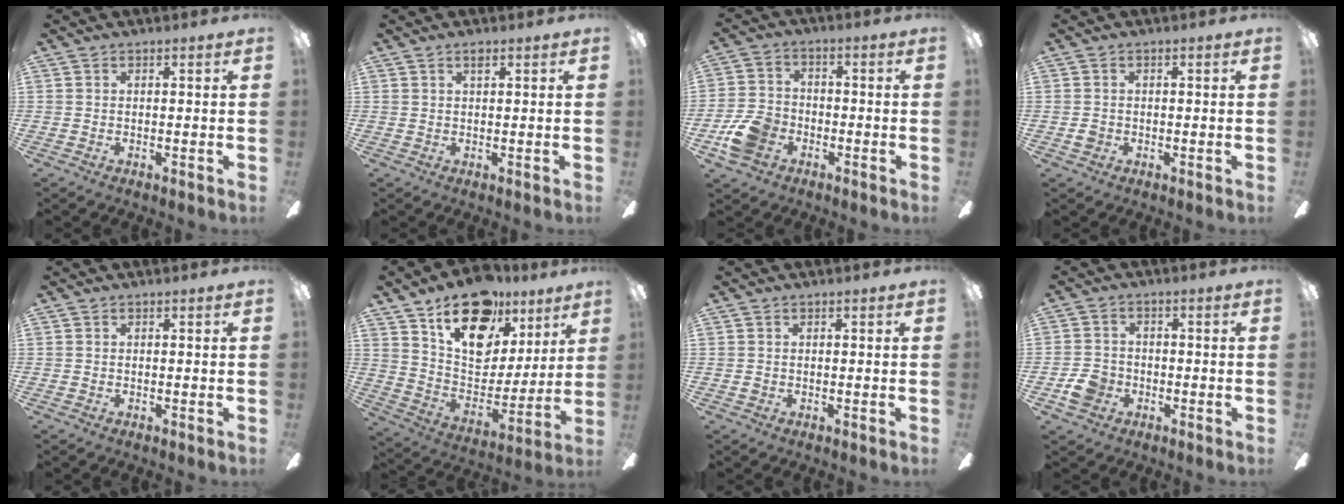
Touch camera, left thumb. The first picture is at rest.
{"total": 1.1, "force": [0.7, 0.4, 0.7], "torque": [-0.016, 0.002, 0.012]}
{"total": 9.8, "force": [-4.1, 7.4, 4.9], "torque": [-0.105, 0.027, -0.074]}
{"total": 1.6, "force": [-0.4, 1.4, 0.5], "torque": [-0.009, 0.006, -0.010]}
{"total": 0.0}
{"total": 21.3, "force": [13.5, 12.4, 10.9], "torque": [-0.163, -0.075, 0.240]}
{"total": 0.6, "force": [-0.1, 0.6, 0.2], "torque": [-0.003, 0.005, -0.005]}
{"total": 5.9, "force": [-2.4, 4.8, 2.3], "torque": [-0.048, 0.011, -0.045]}